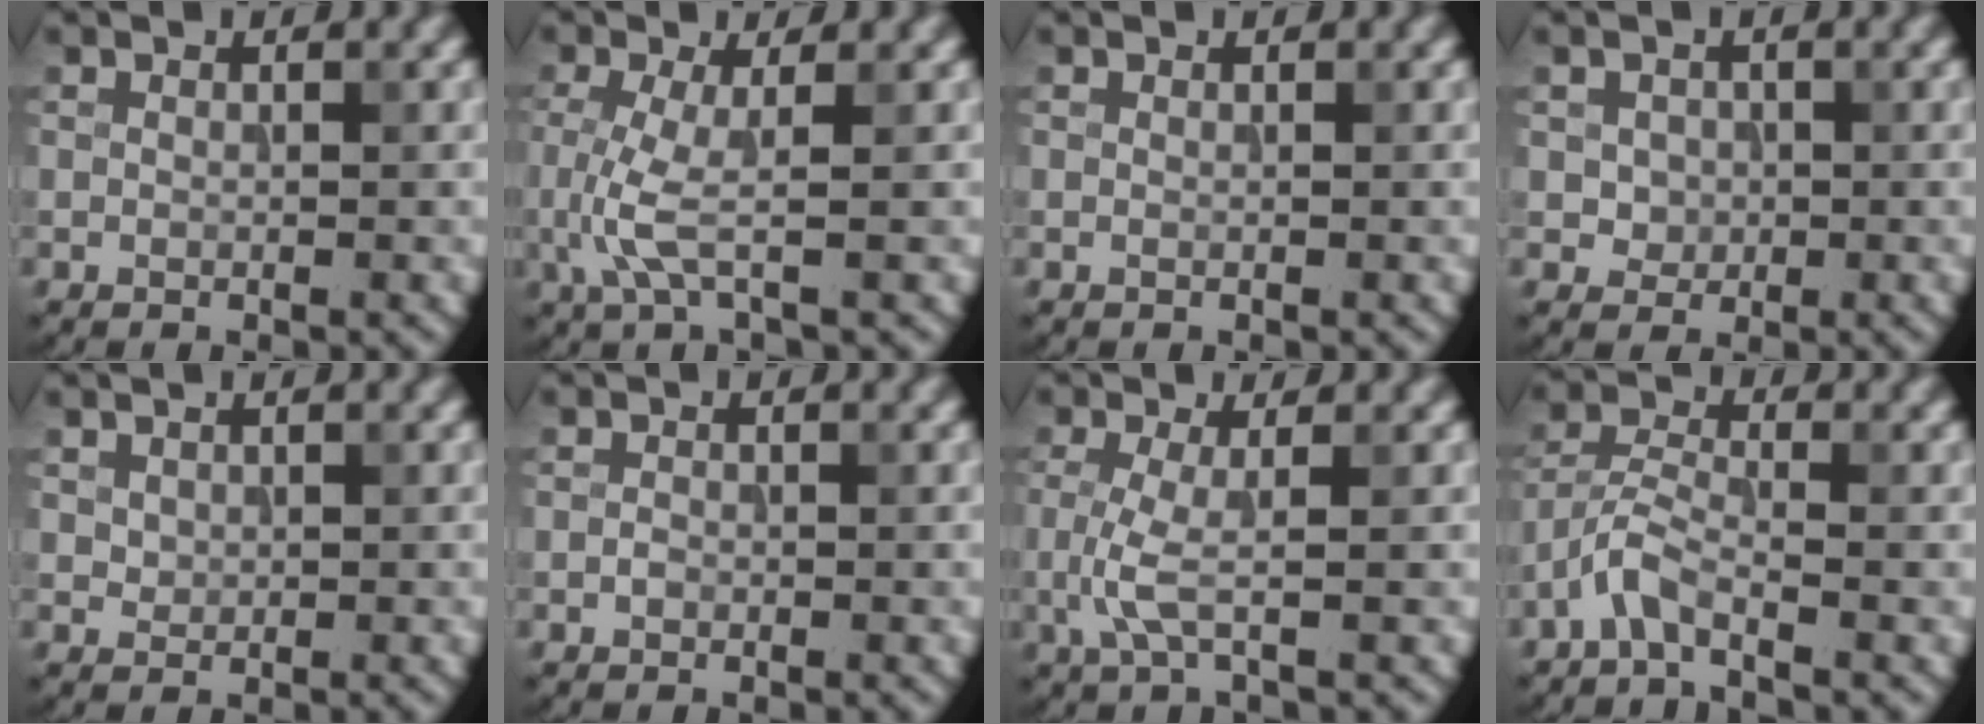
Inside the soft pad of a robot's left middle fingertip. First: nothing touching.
{"total": 2.9, "force": [-0.4, 0.6, 2.8], "torque": [-0.076, -0.009, -0.011]}
{"total": 0.0}
{"total": 1.7, "force": [0.0, 1.6, 0.6], "torque": [-0.005, -0.005, 0.003]}
{"total": 0.8, "force": [0.4, 0.7, 0.2], "torque": [-0.002, -0.004, 0.012]}
{"total": 0.6, "force": [-0.3, 0.5, 0.2], "torque": [-0.004, 0.000, -0.006]}
{"total": 2.3, "force": [-0.4, 0.4, 2.3], "torque": [-0.058, -0.005, -0.011]}
{"total": 2.7, "force": [-1.9, 0.6, 1.8], "torque": [-0.043, 0.008, -0.048]}